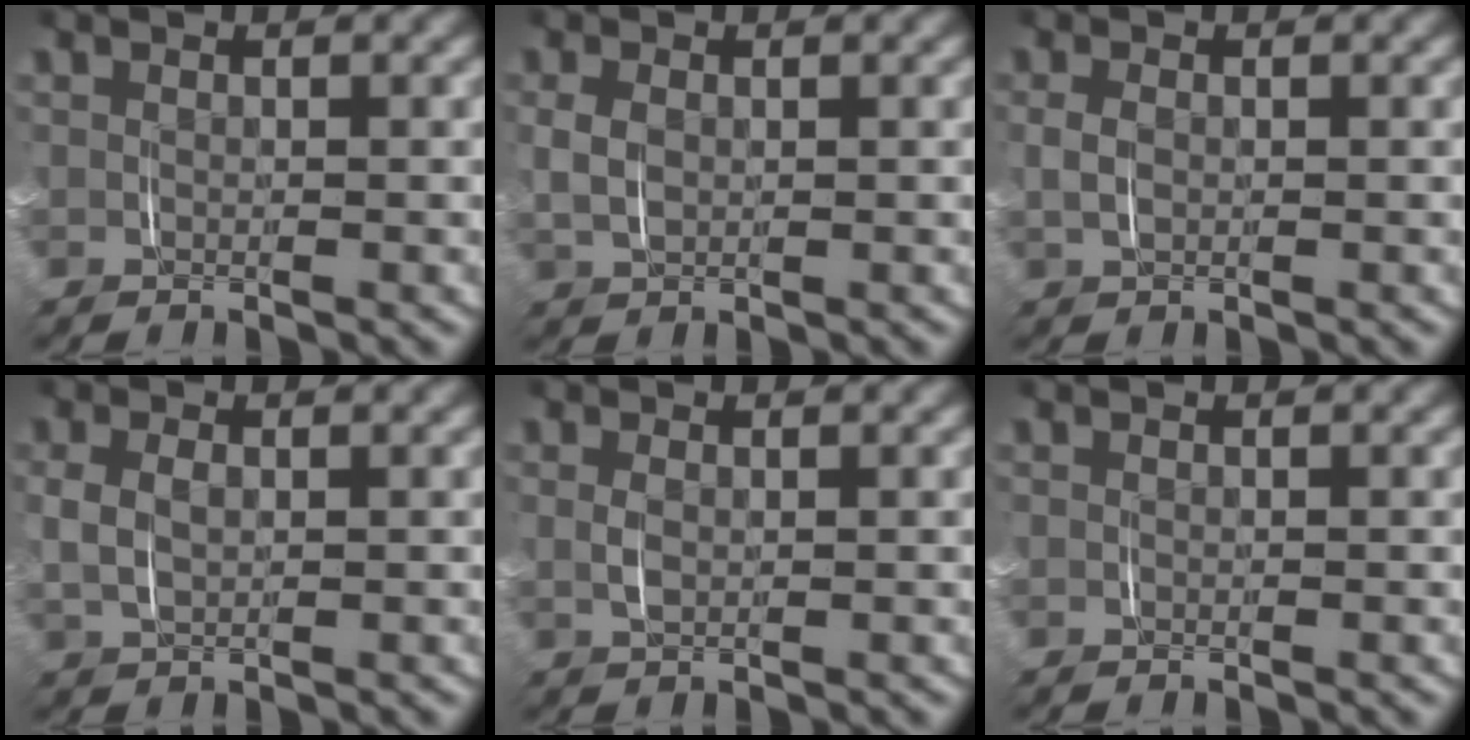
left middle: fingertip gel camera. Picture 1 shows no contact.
{"total": 1.5, "force": [0.1, 1.0, 1.2], "torque": [-0.025, -0.002, 0.008]}
{"total": 0.8, "force": [-0.1, 0.2, 0.7], "torque": [-0.016, -0.001, 0.002]}
{"total": 1.7, "force": [0.2, 0.9, 1.5], "torque": [-0.032, -0.002, 0.012]}
{"total": 0.7, "force": [0.1, -0.2, 0.6], "torque": [-0.014, -0.004, 0.007]}
{"total": 0.0}